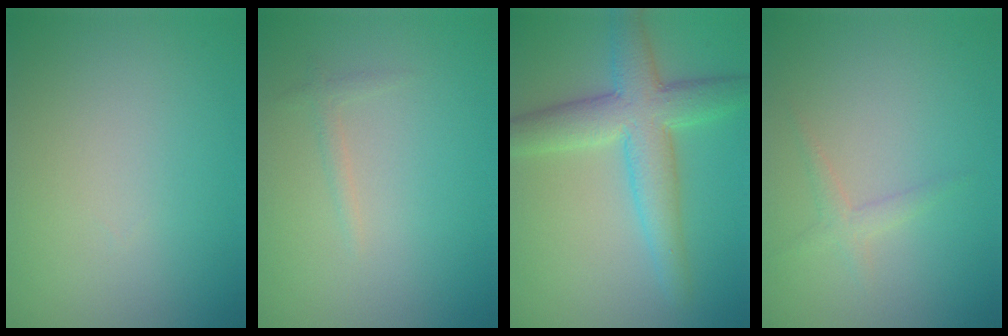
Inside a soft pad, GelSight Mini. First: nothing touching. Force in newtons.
{"total": 0.9, "press": 0.9, "slide": 0.1}
{"total": 6.6, "press": 6.6, "slide": 0.2}
{"total": 1.2, "press": 1.2, "slide": 0.0}